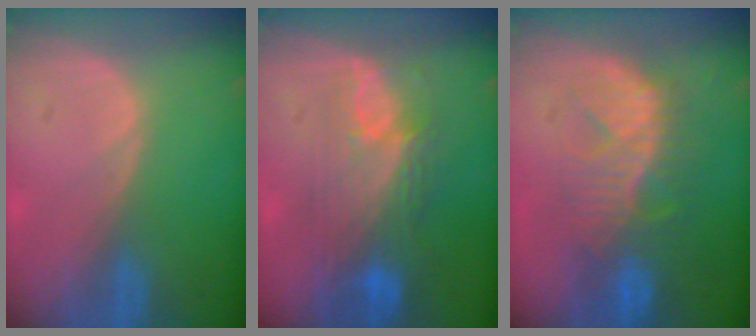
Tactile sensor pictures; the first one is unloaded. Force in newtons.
{"total": 9.5, "press": 8.3, "slide": 4.6}
{"total": 9.6, "press": 9.0, "slide": 3.3}